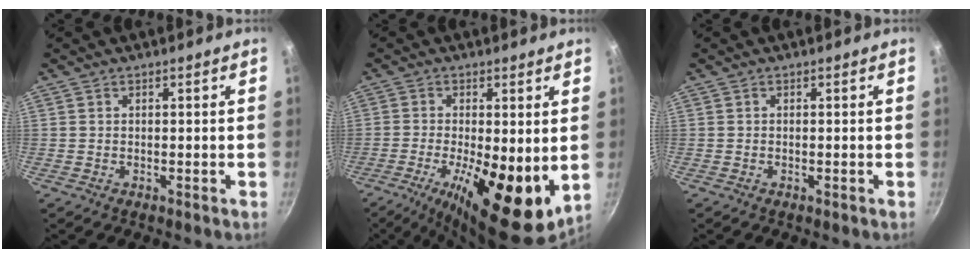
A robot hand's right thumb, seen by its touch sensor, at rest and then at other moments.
{"total": 15.8, "force": [-2.6, 5.7, 14.5], "torque": [-0.231, -0.021, -0.038]}
{"total": 0.0}